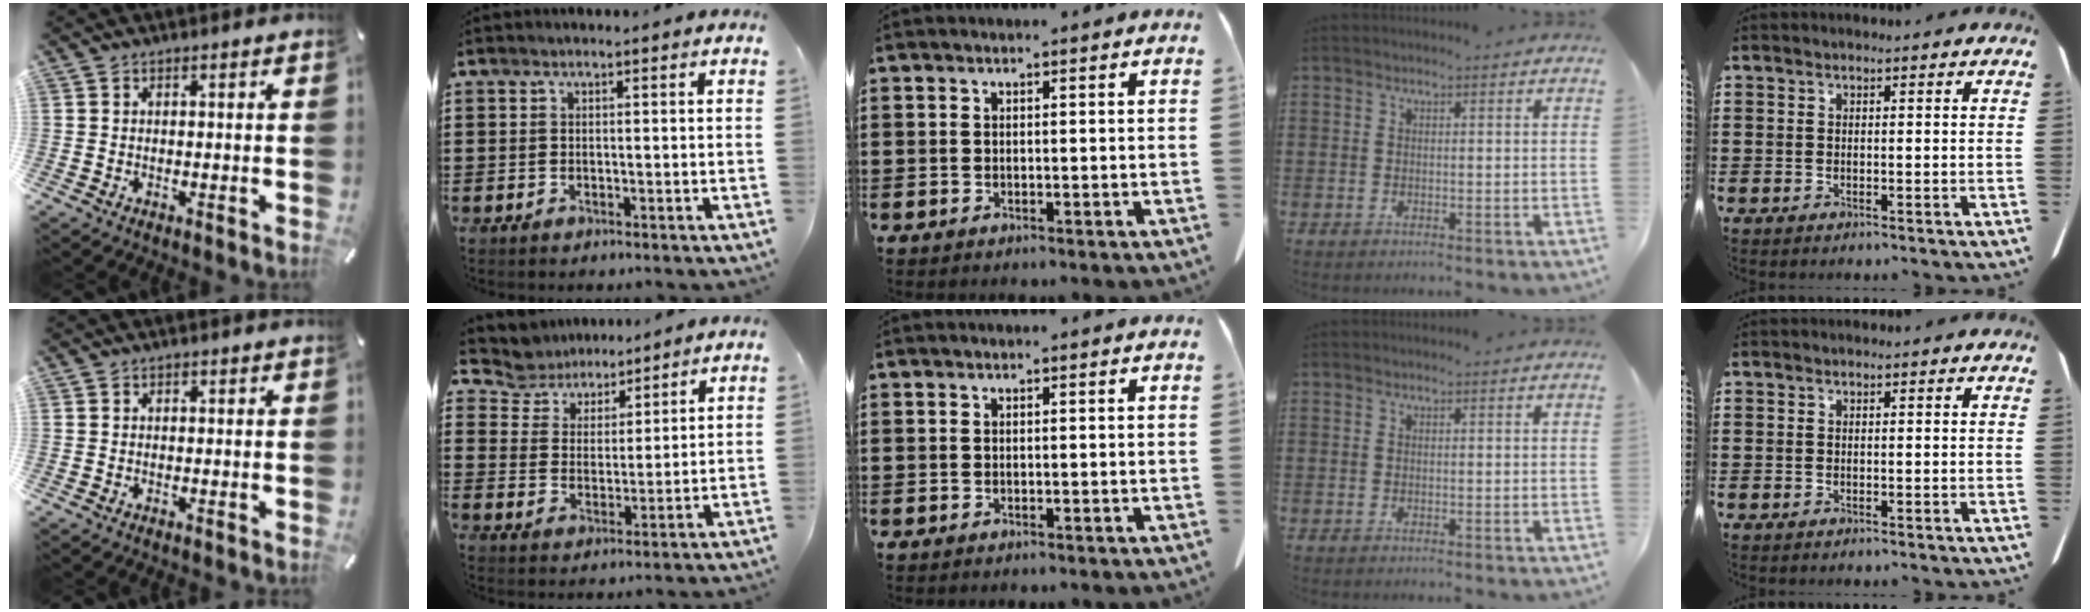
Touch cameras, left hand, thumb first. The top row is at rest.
{"index": {"total": 5.7, "force": [5.3, 2.1, -0.1], "torque": [-0.036, -0.028, 0.095]}}